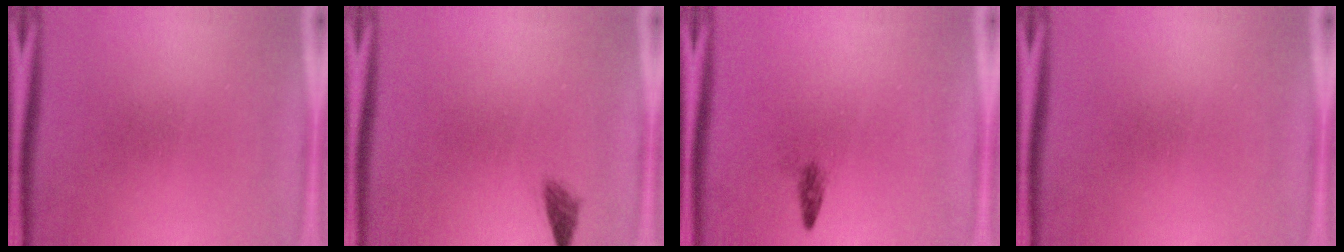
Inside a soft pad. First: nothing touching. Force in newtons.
{"total": 1.3}
{"total": 1.1}
{"total": 0.0}